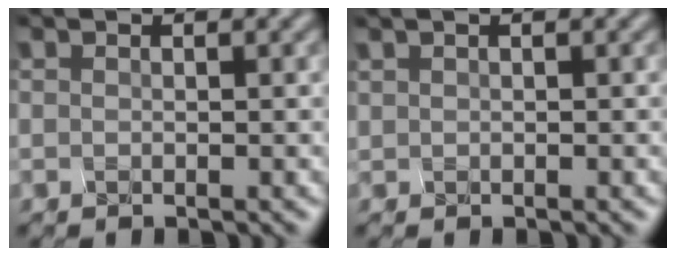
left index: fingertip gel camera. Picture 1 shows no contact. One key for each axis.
{"total": 0.7, "fx": 0.1, "fy": -0.4, "fz": -0.5, "tx": 0.005, "ty": 0.001, "tz": 0.016}